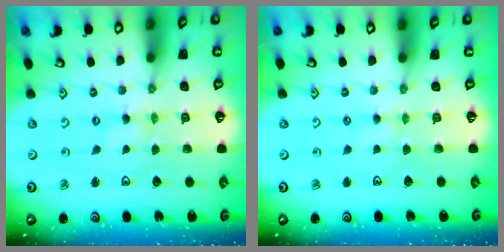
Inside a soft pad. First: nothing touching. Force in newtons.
{"total": 2.1, "press": 2.1, "slide": 0.3}